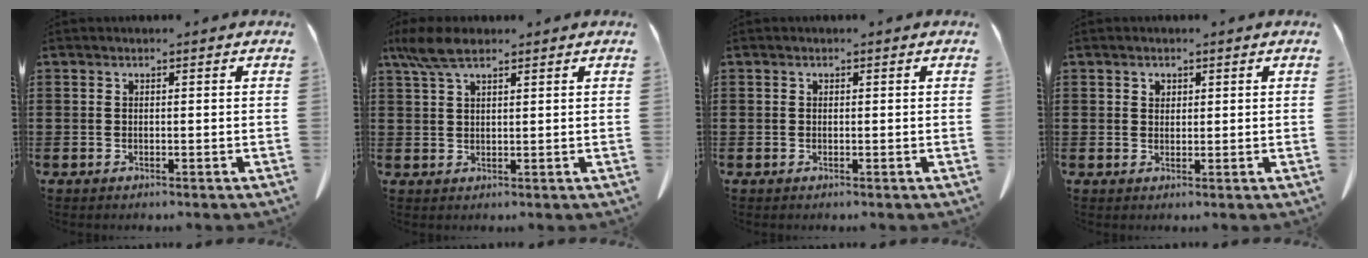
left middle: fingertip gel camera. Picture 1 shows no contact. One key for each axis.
{"total": 5.3, "fx": 3.3, "fy": 1.7, "fz": 3.7, "tx": -0.095, "ty": -0.002, "tz": 0.057}
{"total": 0.0}
{"total": 1.2, "fx": 0.8, "fy": 0.8, "fz": 0.3, "tx": 0.000, "ty": -0.001, "tz": 0.015}